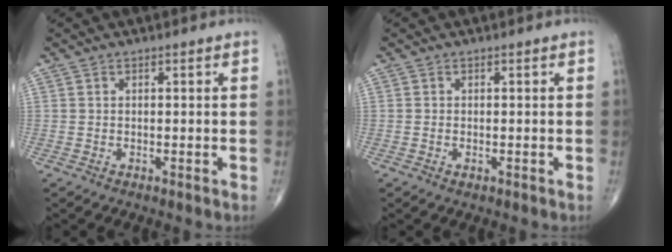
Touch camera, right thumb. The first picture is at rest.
{"total": 0.6, "force": [-0.2, 0.4, 0.5], "torque": [-0.008, 0.002, -0.002]}